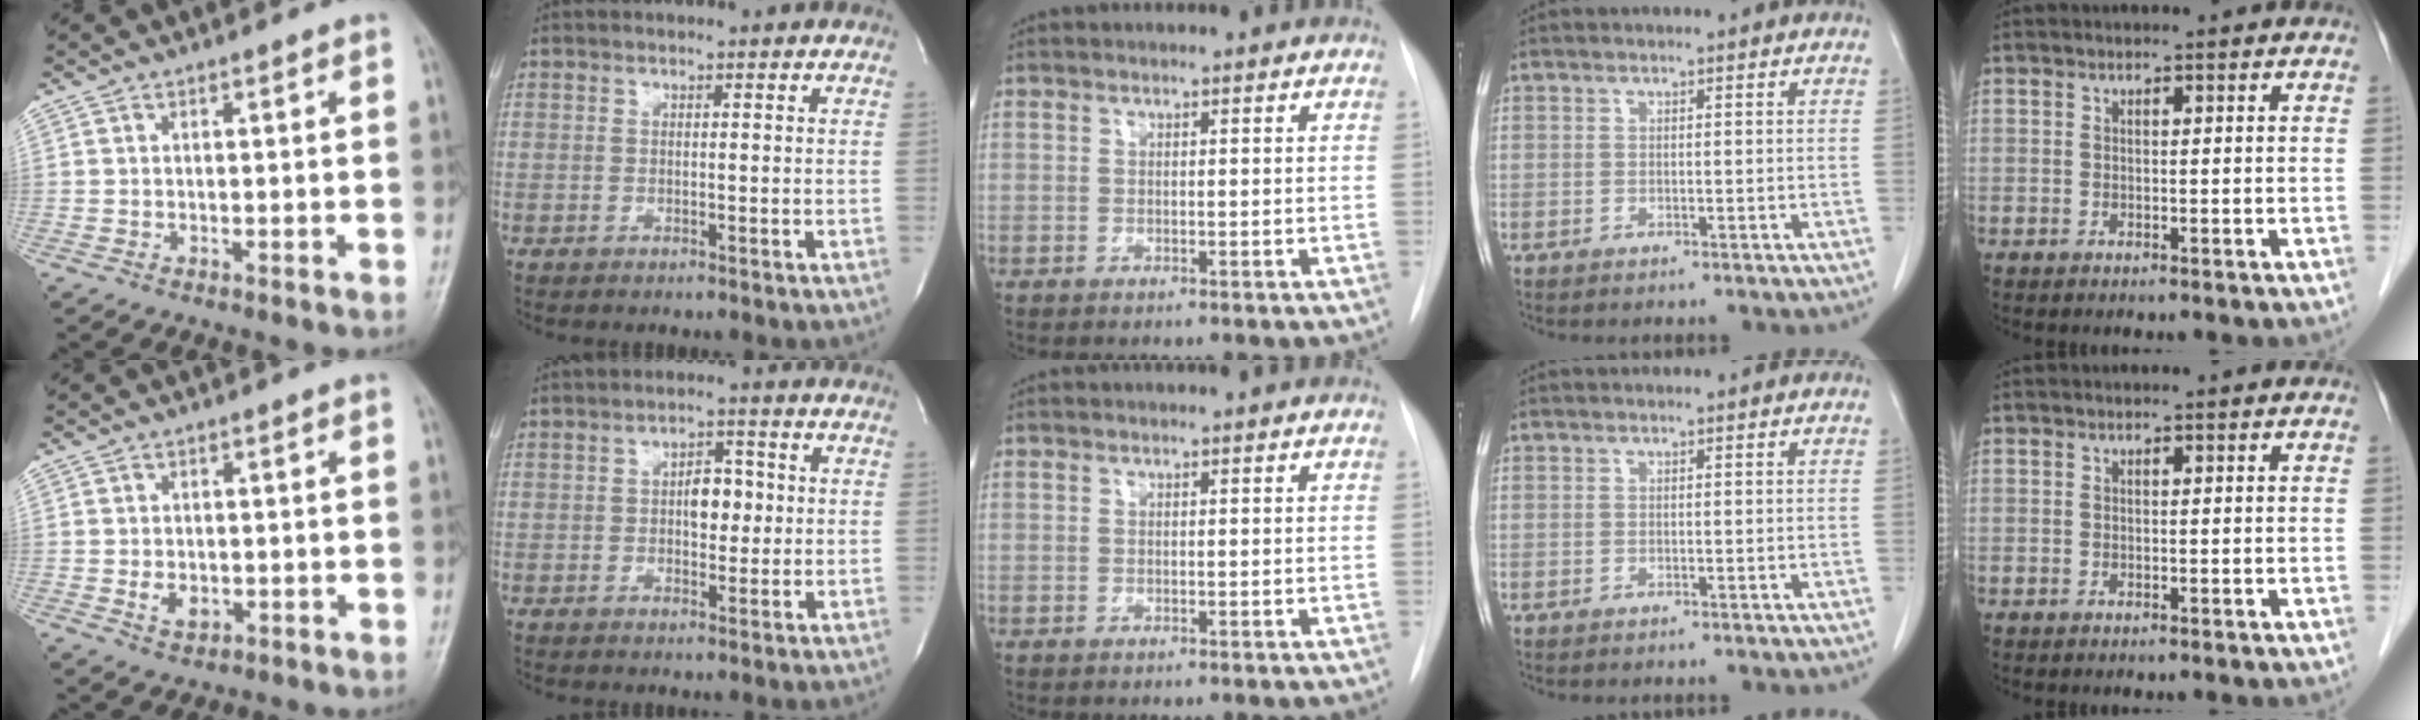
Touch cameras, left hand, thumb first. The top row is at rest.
{"thumb": {"total": 3.3, "force": [-0.6, 2.4, 2.2], "torque": [-0.031, -0.001, -0.004]}, "index": {"total": 4.5, "force": [0.0, 2.5, 3.7], "torque": [-0.054, 0.008, 0.001]}}